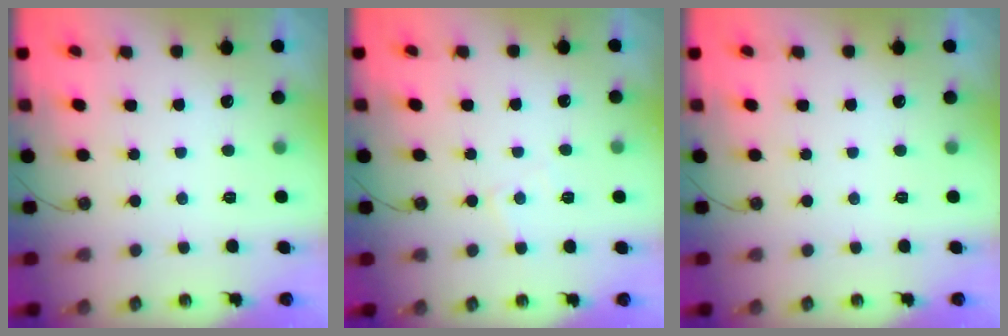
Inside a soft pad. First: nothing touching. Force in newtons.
{"total": 4.7, "press": 4.6, "slide": 0.6}
{"total": 0.0}